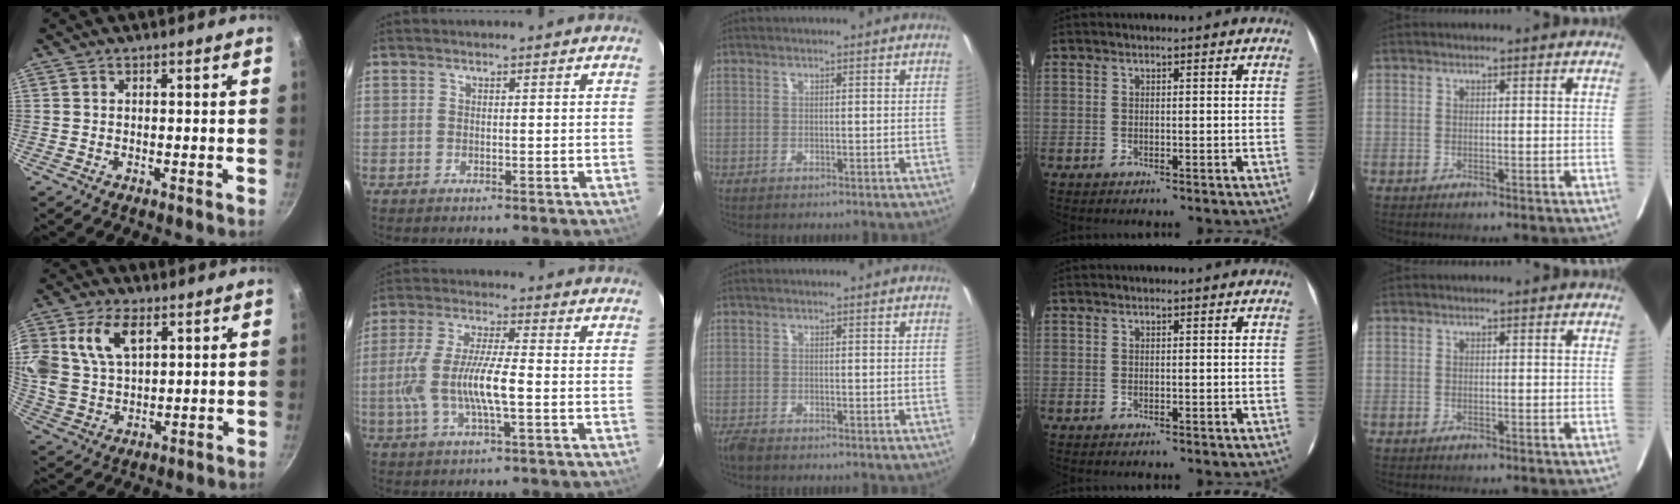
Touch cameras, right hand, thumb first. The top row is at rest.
{"thumb": {"total": 13.5, "force": [4.9, 8.5, 9.2], "torque": [-0.175, -0.004, 0.098]}, "index": {"total": 11.8, "force": [-2.1, 2.5, 11.3], "torque": [-0.230, -0.004, -0.041]}, "middle": {"total": 2.1, "force": [-1.9, 0.5, 0.8], "torque": [-0.022, -0.009, -0.040]}}